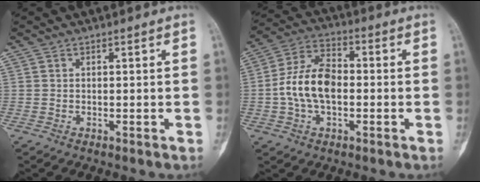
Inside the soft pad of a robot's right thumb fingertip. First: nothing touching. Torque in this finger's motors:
{"motor_torque": [1.69, 1.67, 0.14, 0.00, 0.23]}